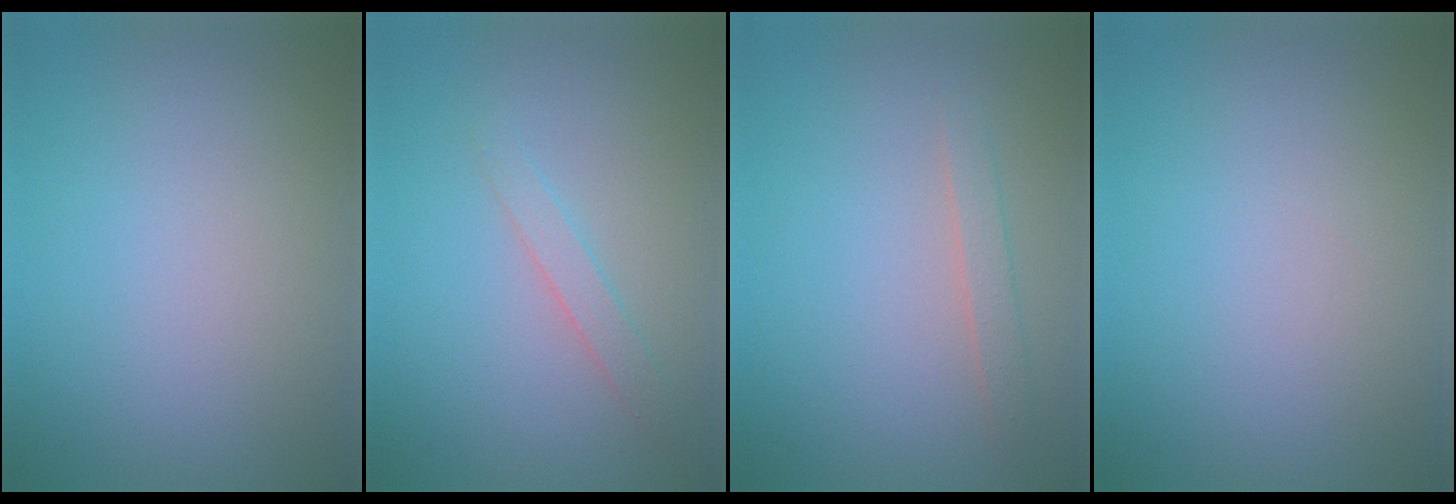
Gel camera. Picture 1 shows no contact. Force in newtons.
{"total": 1.4, "press": 1.4, "slide": 0.0}
{"total": 1.3, "press": 1.3, "slide": 0.1}
{"total": 0.0}